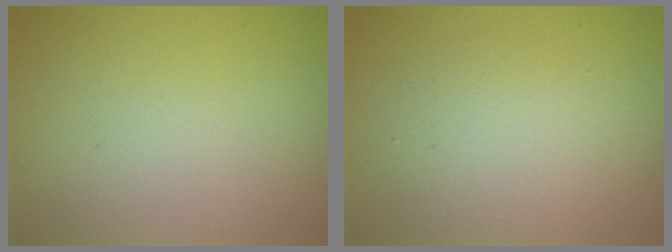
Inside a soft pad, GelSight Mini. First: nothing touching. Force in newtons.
{"total": 3.5, "press": 3.5, "slide": 0.2}